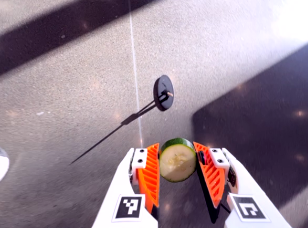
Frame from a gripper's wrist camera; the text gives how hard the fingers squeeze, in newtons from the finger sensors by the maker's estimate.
{"total": 12.4, "left": 12.8, "right": 11.9}